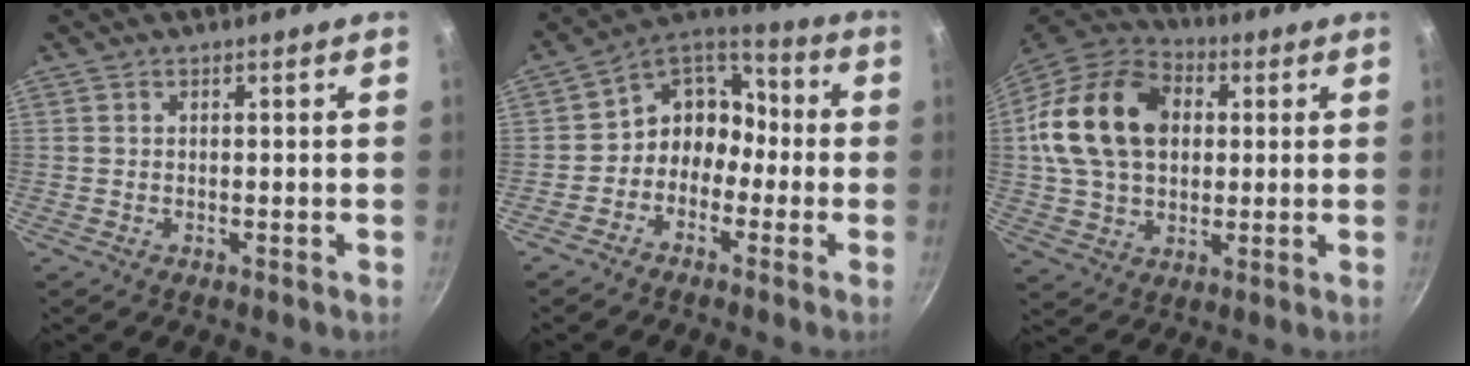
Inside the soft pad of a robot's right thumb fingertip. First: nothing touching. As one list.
[{"total": 10.0, "force": [-2.6, 8.4, 4.6], "torque": [-0.030, 0.059, -0.069]}, {"total": 20.9, "force": [3.6, 15.2, 13.9], "torque": [-0.234, 0.023, 0.056]}]